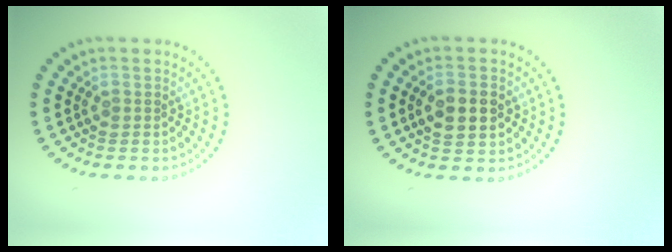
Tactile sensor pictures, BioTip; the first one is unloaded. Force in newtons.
{"total": 4.0, "press": 4.0, "slide": 0.4}